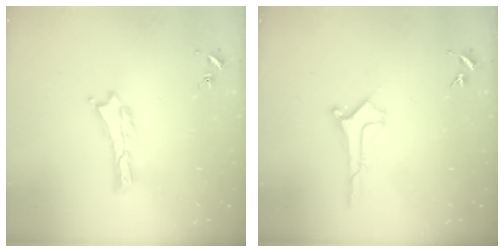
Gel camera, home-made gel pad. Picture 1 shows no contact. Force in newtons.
{"total": 0.9, "press": 0.9, "slide": 0.1}